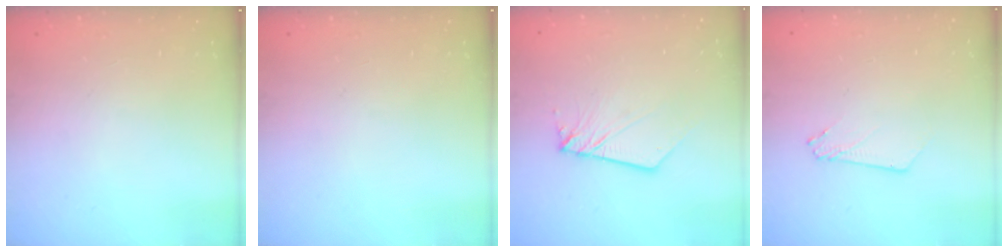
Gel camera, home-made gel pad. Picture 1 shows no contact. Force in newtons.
{"total": 0.0}
{"total": 5.5, "press": 5.4, "slide": 0.8}
{"total": 2.5, "press": 2.5, "slide": 0.2}